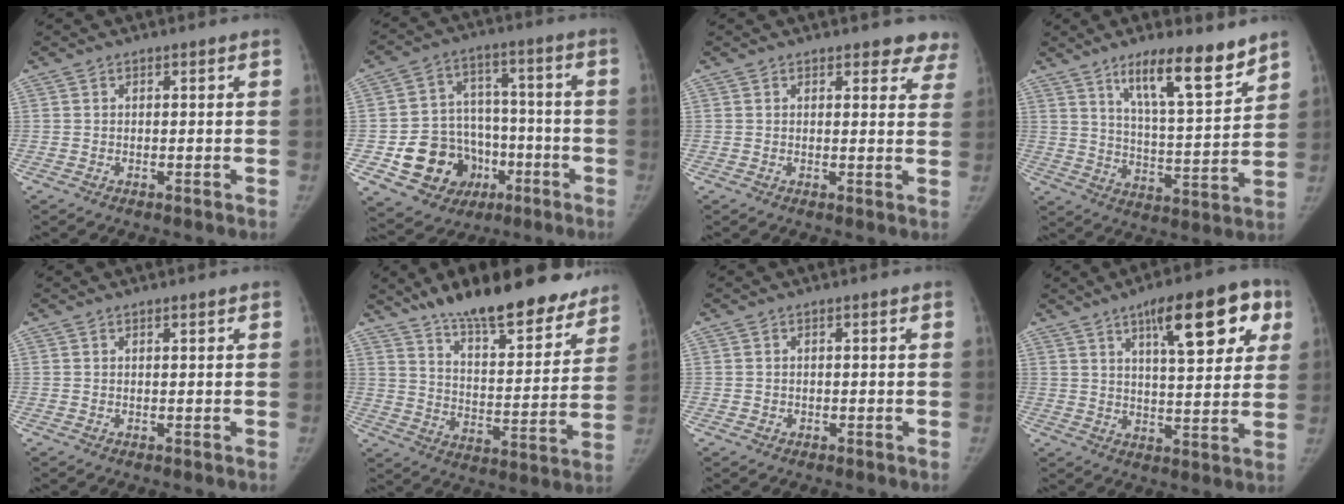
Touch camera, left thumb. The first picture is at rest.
{"total": 16.3, "force": [-5.4, 13.7, 6.9], "torque": [-0.079, 0.053, -0.073]}
{"total": 6.3, "force": [5.6, 2.8, 0.9], "torque": [0.042, -0.024, 0.039]}
{"total": 14.5, "force": [10.0, 3.2, 10.0], "torque": [-0.137, -0.068, 0.170]}
{"total": 0.6, "force": [0.3, 0.1, 0.4], "torque": [-0.005, 0.000, 0.004]}
{"total": 23.2, "force": [17.9, 7.6, 12.5], "torque": [-0.144, -0.085, 0.268]}
{"total": 0.8, "force": [-0.3, 0.8, 0.1], "torque": [0.003, 0.005, -0.005]}
{"total": 16.7, "force": [7.8, 5.7, 13.5], "torque": [-0.152, -0.015, 0.108]}